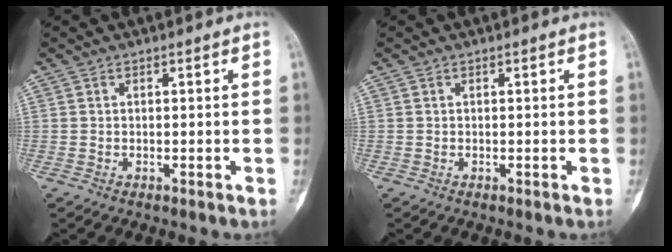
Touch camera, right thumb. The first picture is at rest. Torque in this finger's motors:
{"motor_torque": [0.34, -0.34, 0.00, 0.00, 0.00]}